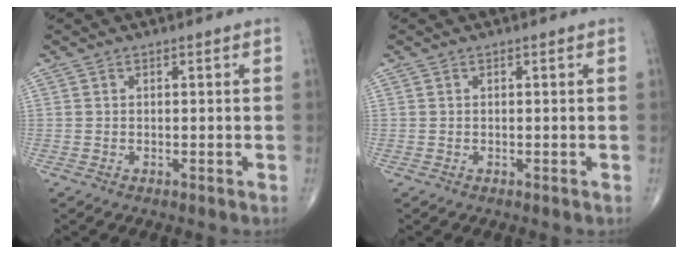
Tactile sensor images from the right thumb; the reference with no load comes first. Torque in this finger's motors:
{"motor_torque": [0.00, 0.00, 0.00, 0.00, 0.00]}